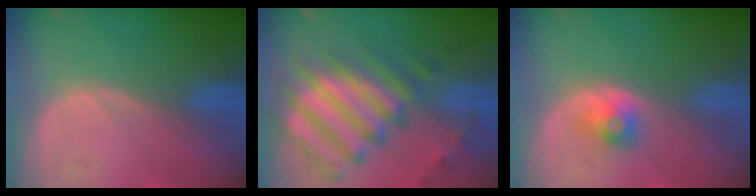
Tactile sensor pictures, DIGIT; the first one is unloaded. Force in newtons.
{"total": 11.9, "press": 10.3, "slide": 5.9}
{"total": 2.5, "press": 2.3, "slide": 0.9}